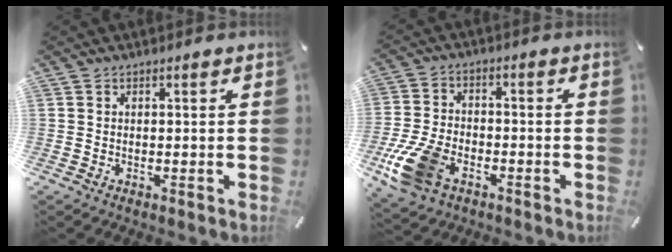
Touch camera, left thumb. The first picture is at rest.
{"total": 12.3, "force": [-5.7, 7.6, 7.8], "torque": [-0.165, 0.021, -0.101]}